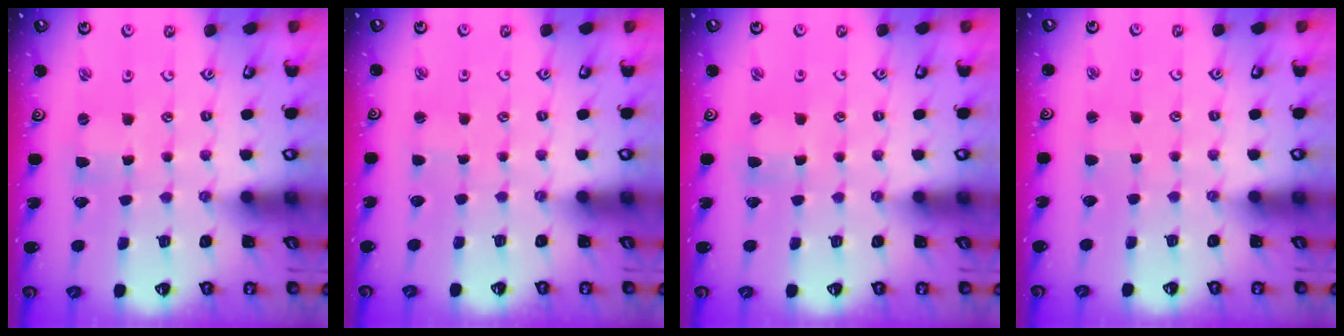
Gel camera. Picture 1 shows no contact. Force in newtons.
{"total": 0.8, "press": 0.8, "slide": 0.2}
{"total": 1.7, "press": 1.7, "slide": 0.3}
{"total": 2.3, "press": 2.3, "slide": 0.2}